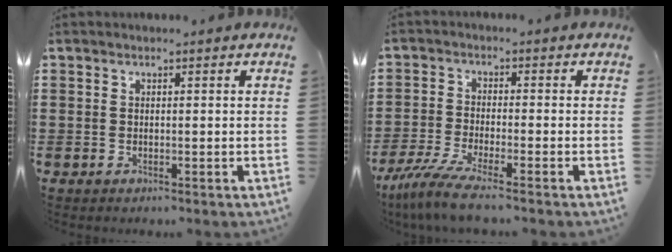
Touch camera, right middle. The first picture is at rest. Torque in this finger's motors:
{"motor_torque": [1.34, -0.80, 0.19, 0.05]}